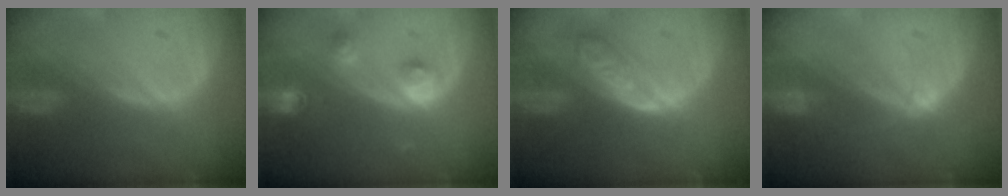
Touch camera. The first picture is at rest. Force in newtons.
{"total": 3.6, "press": 3.3, "slide": 1.5}
{"total": 6.3, "press": 5.7, "slide": 2.7}
{"total": 2.1, "press": 2.1, "slide": 0.2}